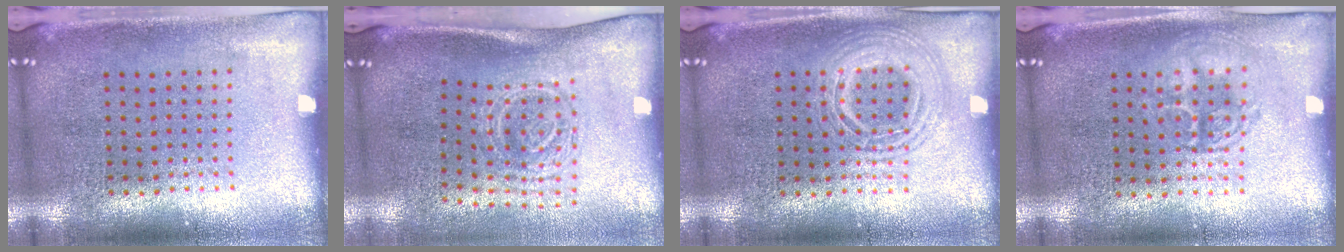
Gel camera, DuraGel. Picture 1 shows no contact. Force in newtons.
{"total": 1.7, "press": 1.2, "slide": 1.2}
{"total": 2.5, "press": 2.5, "slide": 0.3}
{"total": 1.3, "press": 1.3, "slide": 0.2}